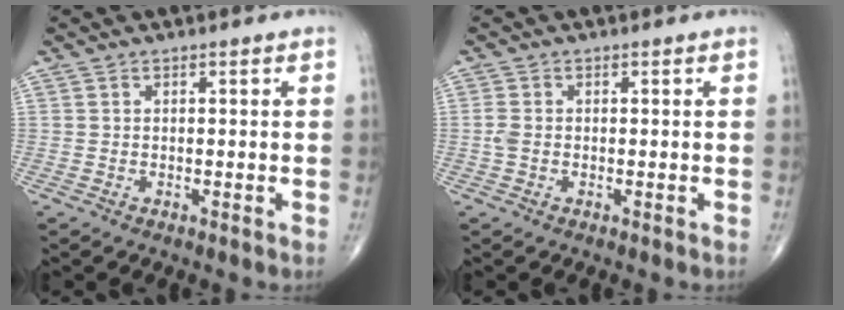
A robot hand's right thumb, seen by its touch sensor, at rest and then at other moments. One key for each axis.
{"total": 1.6, "fx": -0.3, "fy": 1.1, "fz": 1.2, "tx": -0.034, "ty": 0.000, "tz": -0.007}